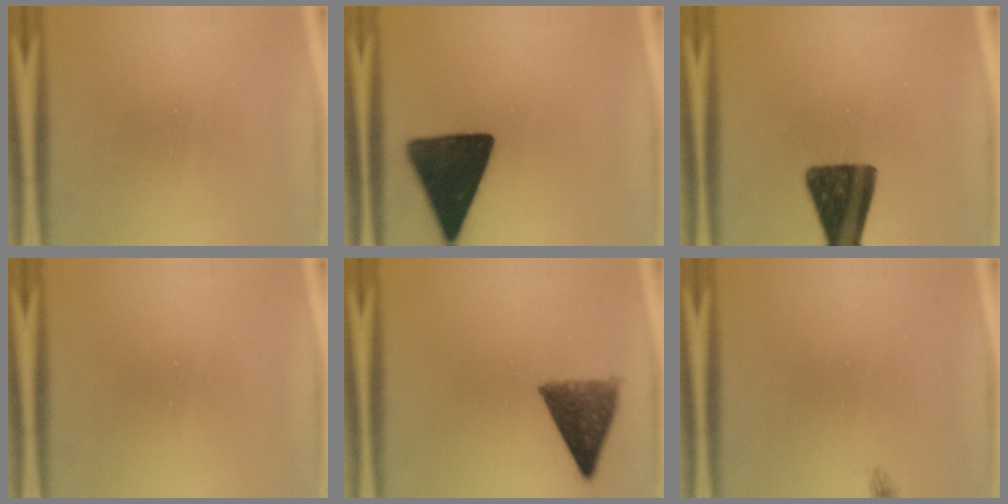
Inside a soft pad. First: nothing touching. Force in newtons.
{"total": 15.6}
{"total": 14.6}
{"total": 0.0}
{"total": 8.6}
{"total": 0.9}